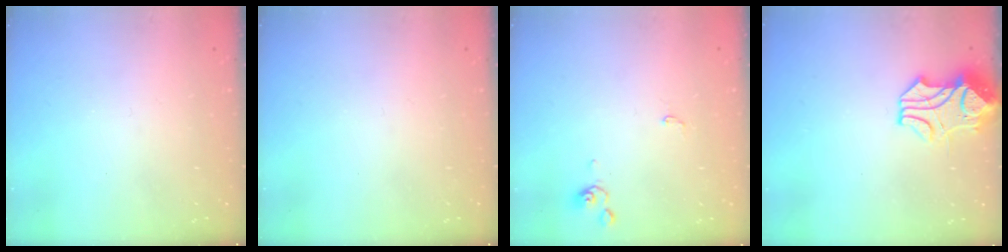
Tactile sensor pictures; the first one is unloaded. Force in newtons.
{"total": 0.0}
{"total": 1.0, "press": 1.0, "slide": 0.2}
{"total": 2.2, "press": 1.9, "slide": 1.1}